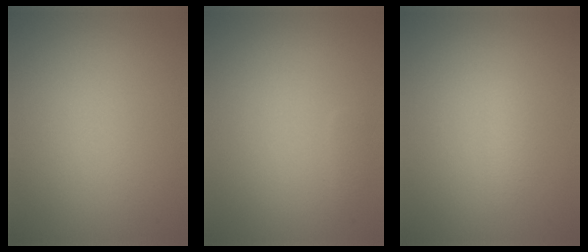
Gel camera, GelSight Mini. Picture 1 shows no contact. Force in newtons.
{"total": 0.6, "press": 0.6, "slide": 0.0}
{"total": 1.0, "press": 1.0, "slide": 0.1}